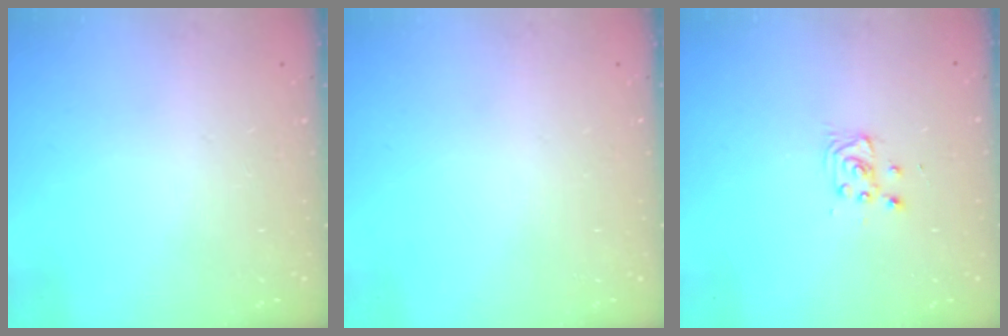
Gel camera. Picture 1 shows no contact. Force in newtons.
{"total": 0.0}
{"total": 3.2, "press": 3.2, "slide": 0.4}